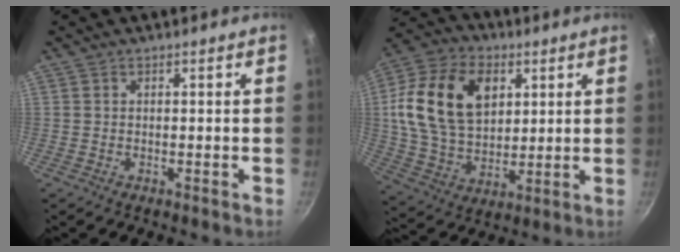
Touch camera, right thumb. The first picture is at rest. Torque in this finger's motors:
{"motor_torque": [1.86, 1.90, 0.37, -0.01, 0.55]}